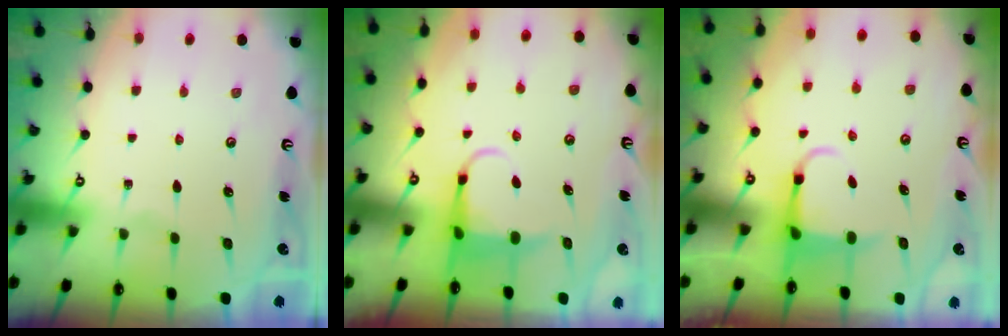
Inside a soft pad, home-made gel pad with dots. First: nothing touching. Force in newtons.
{"total": 5.1, "press": 5.0, "slide": 0.9}
{"total": 4.4, "press": 4.3, "slide": 0.9}